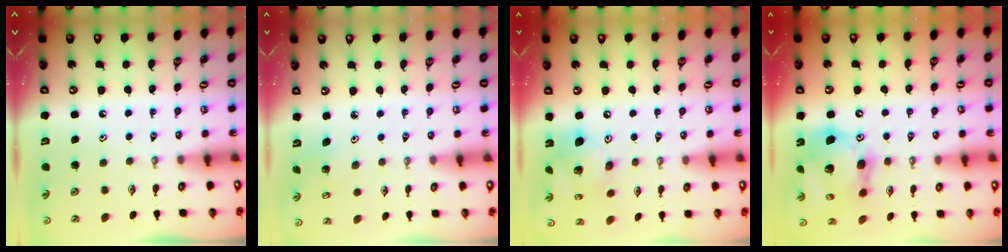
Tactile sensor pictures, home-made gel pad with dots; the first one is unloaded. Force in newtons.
{"total": 2.8, "press": 2.8, "slide": 0.2}
{"total": 14.2, "press": 13.9, "slide": 3.1}
{"total": 16.9, "press": 16.9, "slide": 1.7}